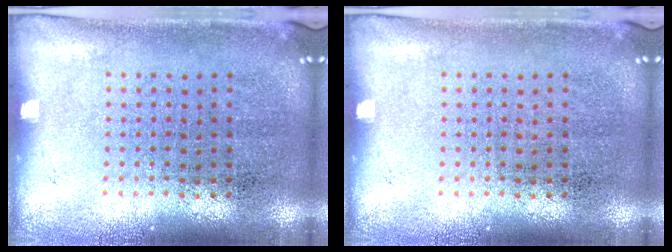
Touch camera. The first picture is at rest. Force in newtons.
{"total": 0.0}